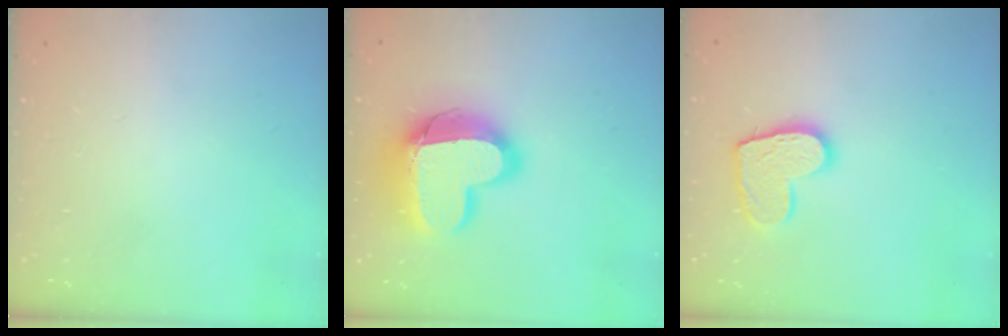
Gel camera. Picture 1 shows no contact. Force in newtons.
{"total": 18.9, "press": 18.9, "slide": 1.2}
{"total": 11.6, "press": 11.6, "slide": 0.8}